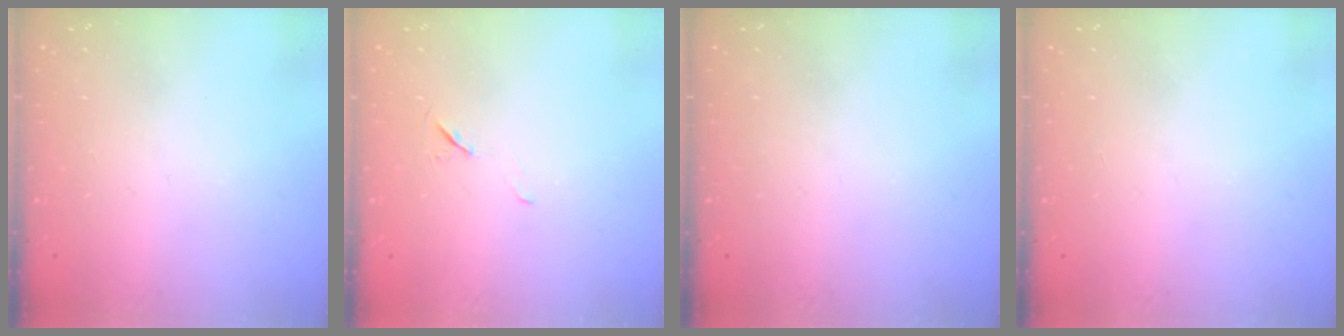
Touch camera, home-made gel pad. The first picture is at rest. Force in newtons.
{"total": 4.9, "press": 4.4, "slide": 2.2}
{"total": 0.0}
{"total": 0.0}